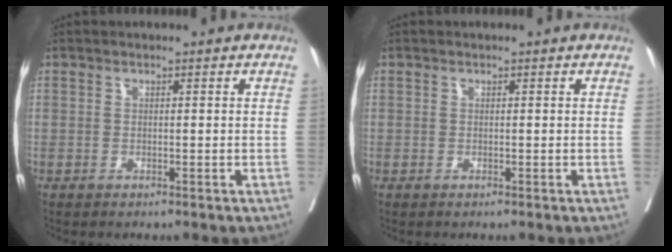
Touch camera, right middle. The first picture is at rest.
{"total": 0.0}